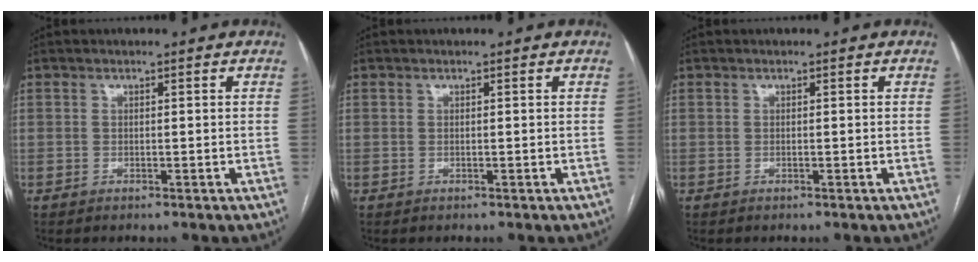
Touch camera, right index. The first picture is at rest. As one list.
[{"total": 0.0}, {"total": 0.0}]